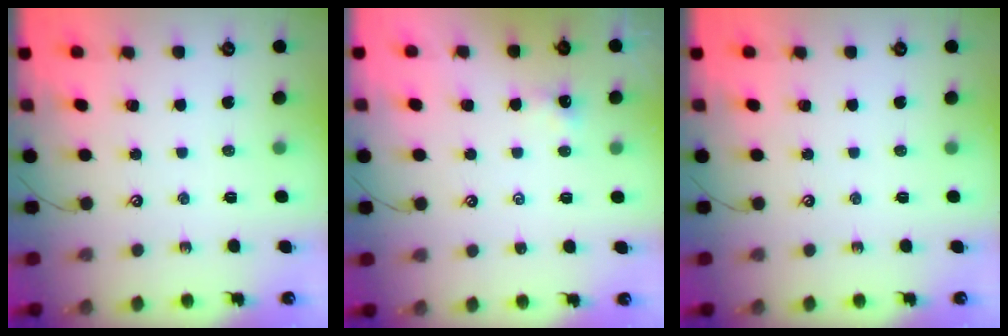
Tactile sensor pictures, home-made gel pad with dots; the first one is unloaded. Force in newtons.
{"total": 1.4, "press": 1.4, "slide": 0.2}
{"total": 0.0}